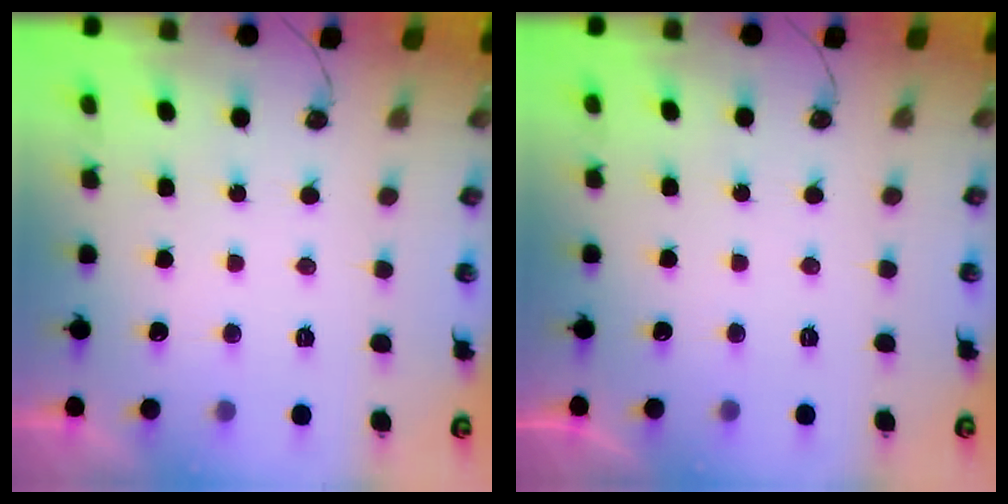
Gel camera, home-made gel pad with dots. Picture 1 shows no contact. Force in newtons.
{"total": 0.0}